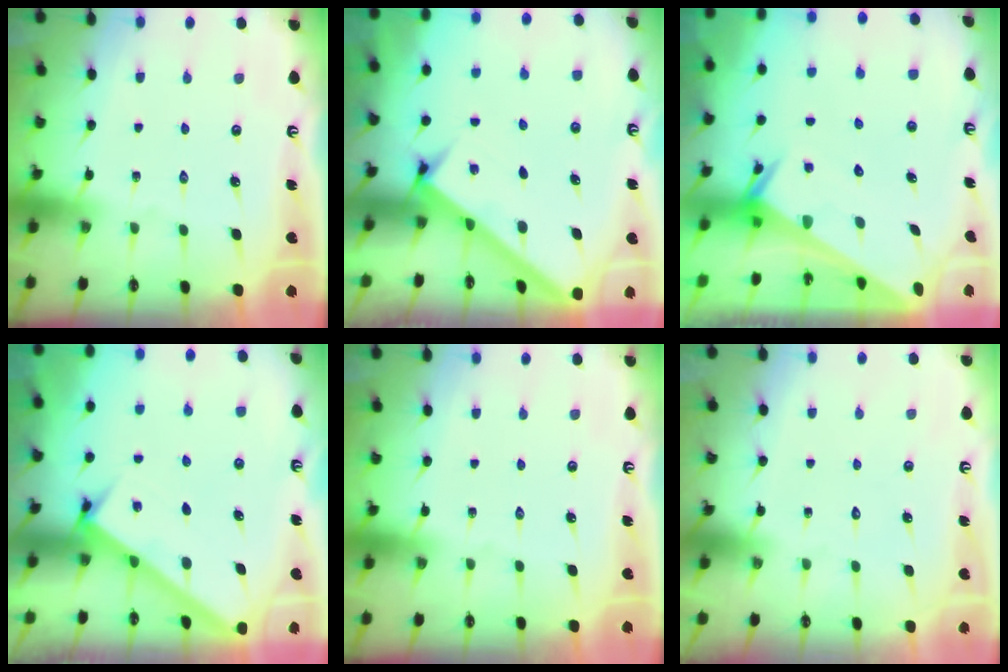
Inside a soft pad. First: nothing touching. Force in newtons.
{"total": 2.6, "press": 2.6, "slide": 0.3}
{"total": 2.5, "press": 2.5, "slide": 0.1}
{"total": 3.1, "press": 3.1, "slide": 0.2}
{"total": 0.0}
{"total": 1.8, "press": 1.7, "slide": 0.1}